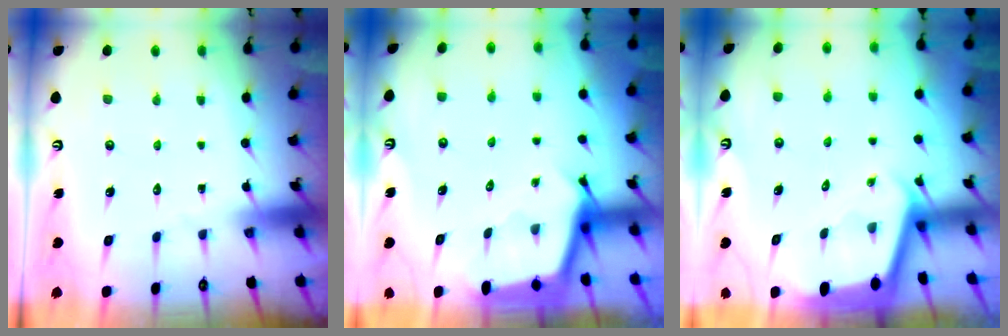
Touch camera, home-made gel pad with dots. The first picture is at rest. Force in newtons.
{"total": 2.5, "press": 2.5, "slide": 0.1}
{"total": 1.9, "press": 1.9, "slide": 0.1}